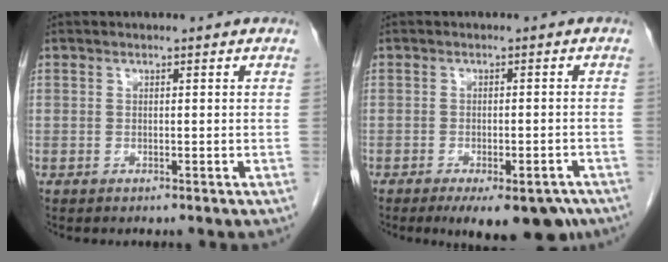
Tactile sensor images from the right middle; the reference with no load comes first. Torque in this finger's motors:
{"motor_torque": [0.84, -0.62, 0.11, 0.08]}